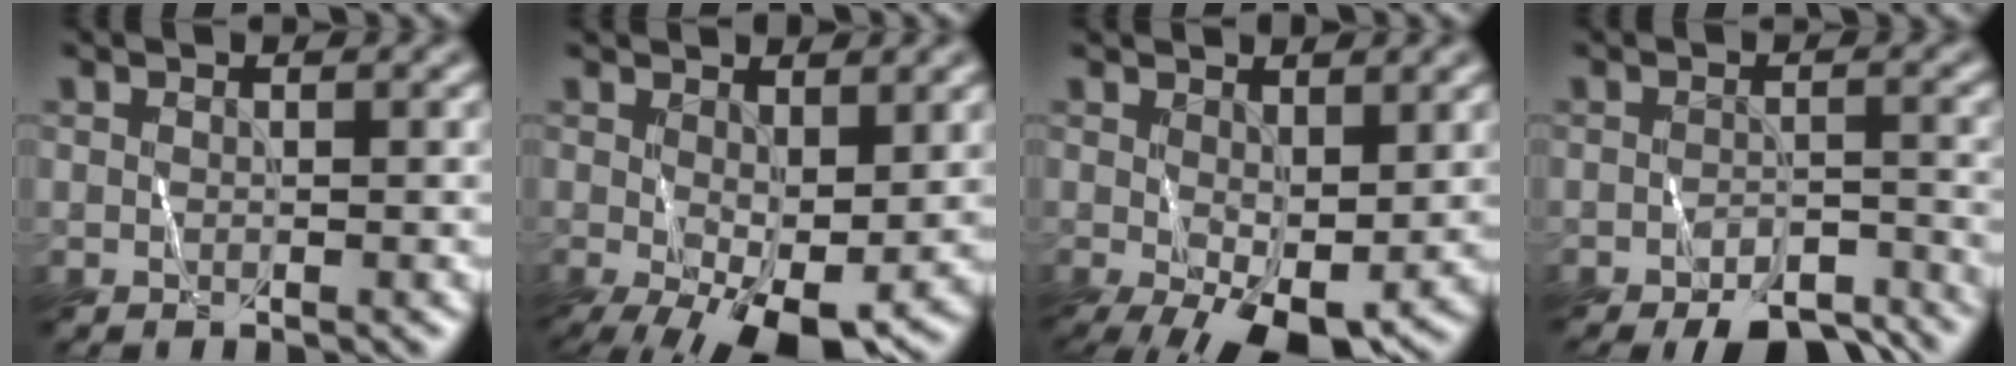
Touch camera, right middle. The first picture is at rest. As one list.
[{"total": 7.8, "force": [-1.6, 3.2, 6.9], "torque": [-0.120, -0.007, -0.018]}, {"total": 6.7, "force": [-1.3, 2.9, 5.9], "torque": [-0.106, -0.009, -0.015]}, {"total": 5.6, "force": [-4.5, 1.9, 2.8], "torque": [-0.044, -0.010, -0.061]}]